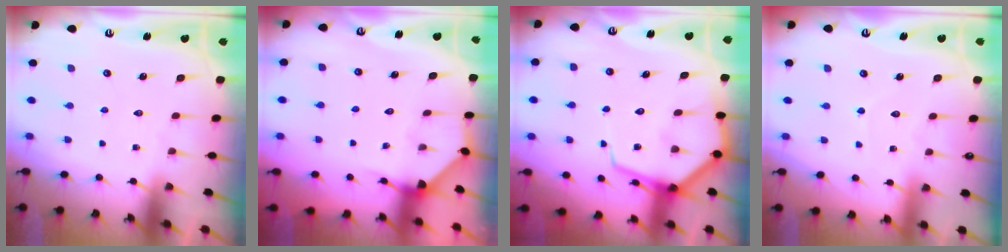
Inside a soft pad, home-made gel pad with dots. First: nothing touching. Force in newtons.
{"total": 3.6, "press": 3.5, "slide": 0.6}
{"total": 8.3, "press": 8.3, "slide": 0.9}
{"total": 2.8, "press": 2.7, "slide": 0.4}